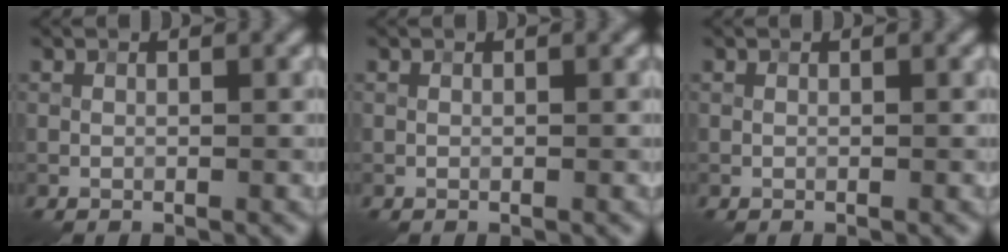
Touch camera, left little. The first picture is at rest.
{"total": 0.0}
{"total": 0.0}